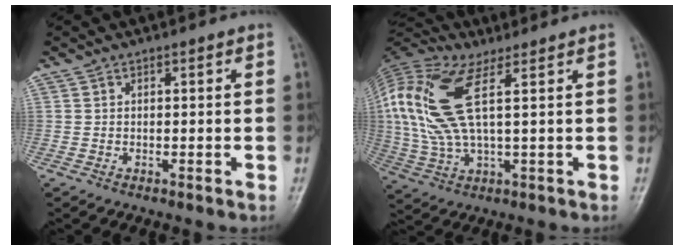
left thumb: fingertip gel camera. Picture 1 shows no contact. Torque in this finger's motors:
{"motor_torque": [0.04, 1.68, 2.19, -0.57, 0.62]}